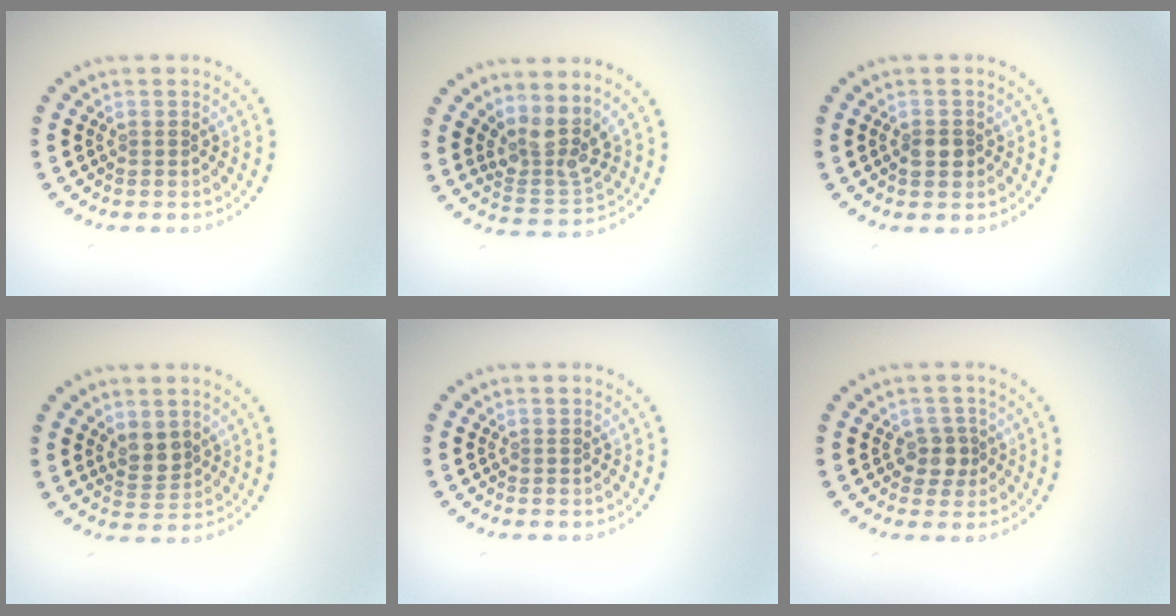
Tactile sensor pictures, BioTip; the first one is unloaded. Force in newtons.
{"total": 3.7, "press": 2.8, "slide": 2.4}
{"total": 1.6, "press": 1.5, "slide": 0.3}
{"total": 2.2, "press": 2.0, "slide": 1.1}
{"total": 0.0}
{"total": 2.0, "press": 1.7, "slide": 1.1}